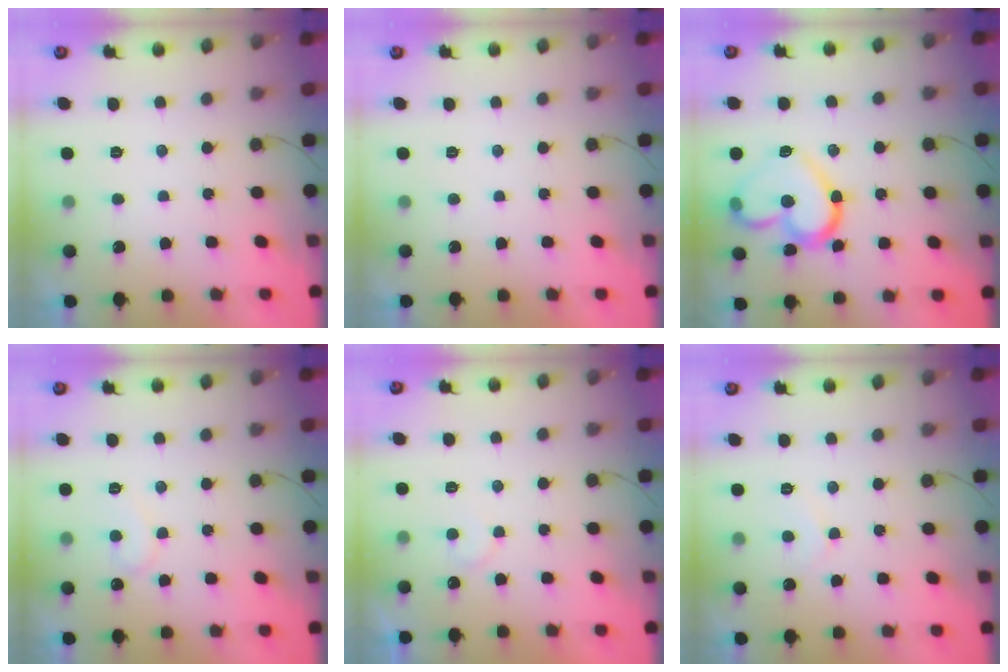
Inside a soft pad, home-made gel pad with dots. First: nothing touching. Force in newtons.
{"total": 1.7, "press": 1.7, "slide": 0.1}
{"total": 17.3, "press": 17.2, "slide": 1.5}
{"total": 6.3, "press": 6.3, "slide": 0.4}
{"total": 4.8, "press": 4.8, "slide": 0.3}
{"total": 4.6, "press": 4.6, "slide": 0.5}